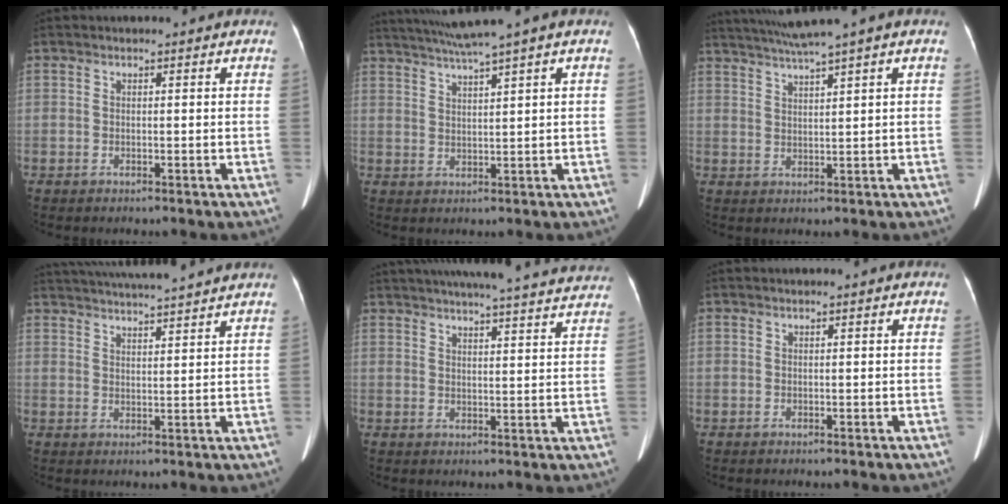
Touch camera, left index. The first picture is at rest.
{"total": 6.8, "force": [5.3, -1.6, 3.9], "torque": [-0.070, 0.020, 0.094]}
{"total": 6.2, "force": [4.9, -1.5, 3.5], "torque": [-0.065, 0.018, 0.088]}
{"total": 14.0, "force": [13.0, -0.1, 5.3], "torque": [-0.099, 0.024, 0.187]}
{"total": 27.2, "force": [24.9, 2.4, 10.6], "torque": [-0.169, -0.011, 0.302]}
{"total": 0.0}